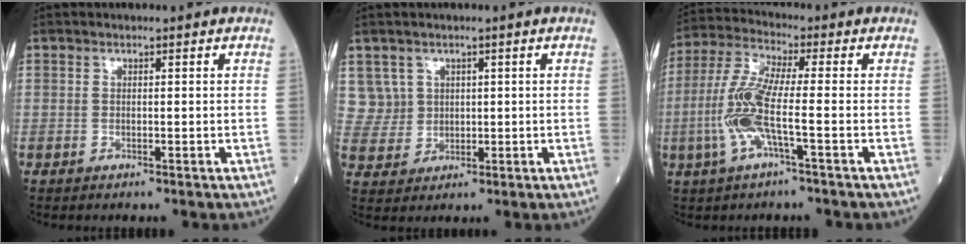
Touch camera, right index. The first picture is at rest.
{"total": 4.9, "force": [2.0, 4.5, -0.1], "torque": [0.003, 0.011, 0.047]}
{"total": 9.3, "force": [-2.3, 0.7, 9.0], "torque": [-0.203, 0.008, -0.053]}